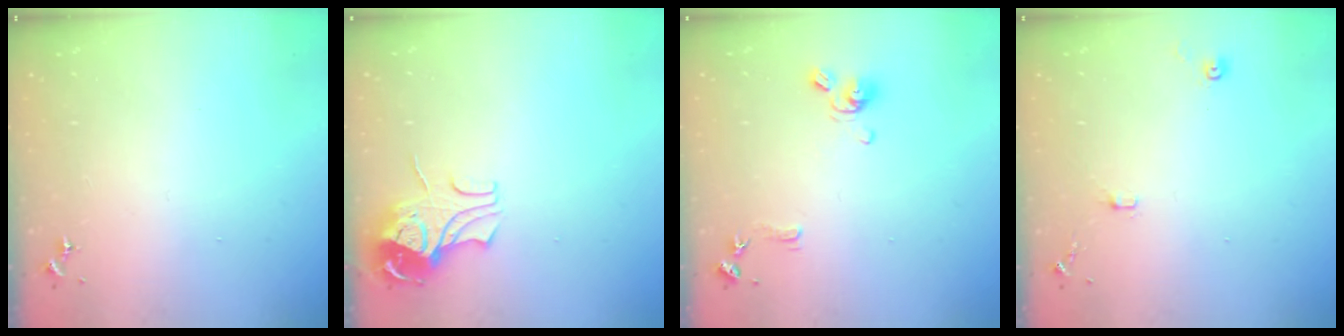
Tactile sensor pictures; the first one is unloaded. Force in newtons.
{"total": 9.5, "press": 9.4, "slide": 1.2}
{"total": 10.0, "press": 9.9, "slide": 1.2}
{"total": 8.0, "press": 8.0, "slide": 0.7}